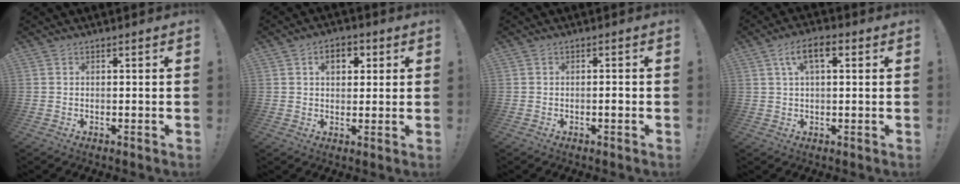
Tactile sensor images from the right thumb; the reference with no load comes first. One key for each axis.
{"total": 6.3, "fx": 2.0, "fy": 4.3, "fz": 4.0, "tx": -0.047, "ty": 0.003, "tz": 0.031}
{"total": 1.5, "fx": -0.9, "fy": 0.2, "fz": 1.2, "tx": -0.025, "ty": 0.004, "tz": -0.014}
{"total": 7.5, "fx": 2.4, "fy": 3.5, "fz": 6.2, "tx": -0.095, "ty": 0.006, "tz": 0.040}